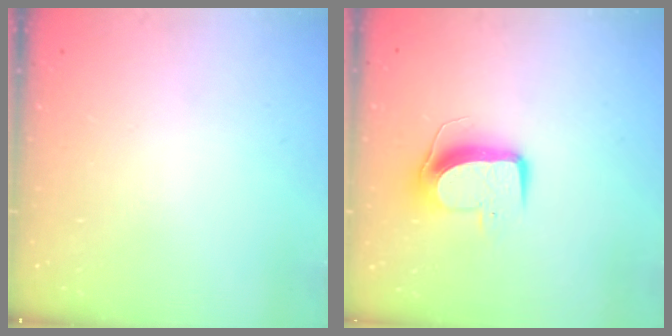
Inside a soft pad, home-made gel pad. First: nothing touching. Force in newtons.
{"total": 9.7, "press": 9.7, "slide": 0.3}